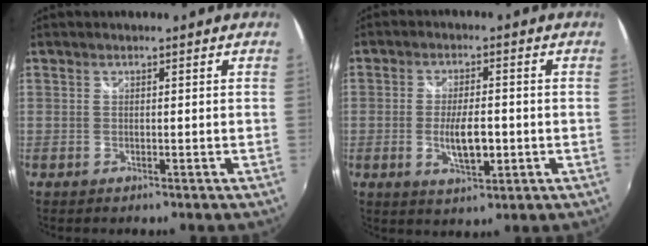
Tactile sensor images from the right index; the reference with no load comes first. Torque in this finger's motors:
{"motor_torque": [0.49, -0.41, 0.29, 0.06]}